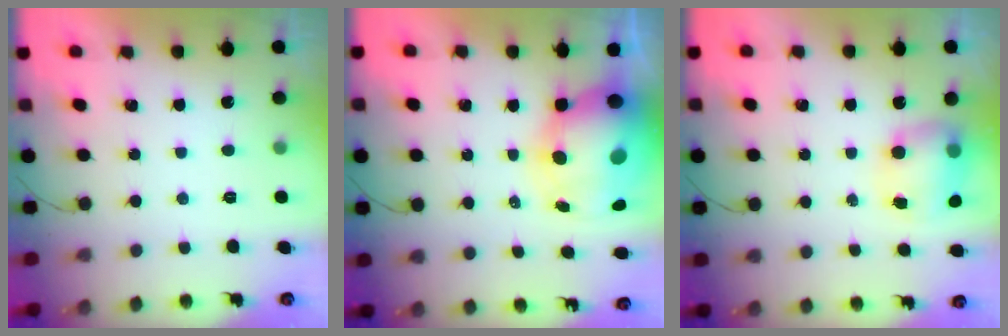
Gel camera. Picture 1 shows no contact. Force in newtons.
{"total": 15.5, "press": 15.0, "slide": 4.1}
{"total": 9.7, "press": 9.6, "slide": 1.7}